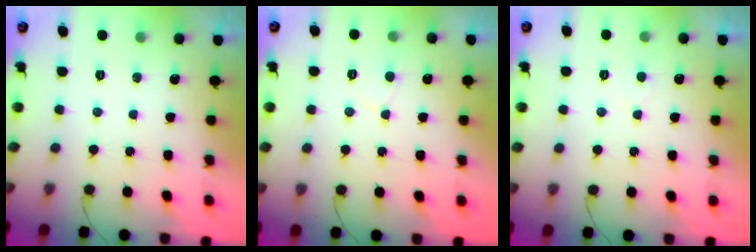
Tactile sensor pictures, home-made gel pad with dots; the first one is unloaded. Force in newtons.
{"total": 3.9, "press": 3.9, "slide": 0.4}
{"total": 2.8, "press": 2.8, "slide": 0.3}